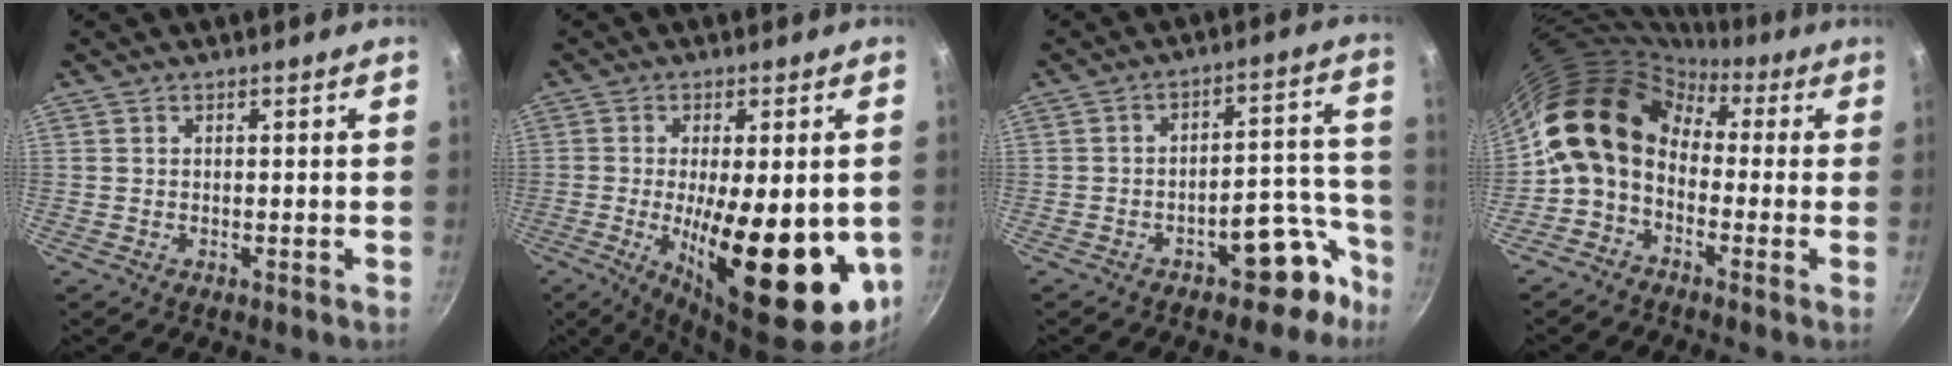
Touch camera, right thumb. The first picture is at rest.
{"total": 21.9, "force": [-3.7, 8.0, 20.0], "torque": [-0.279, -0.018, -0.043]}
{"total": 8.9, "force": [-5.9, 4.4, 5.0], "torque": [-0.002, 0.073, -0.068]}
{"total": 13.6, "force": [-0.1, 10.3, 8.9], "torque": [-0.139, 0.044, -0.028]}